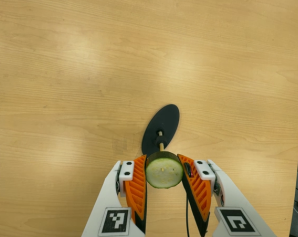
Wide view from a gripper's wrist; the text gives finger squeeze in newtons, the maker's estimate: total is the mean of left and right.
{"total": 10.0, "left": 8.9, "right": 11.1}